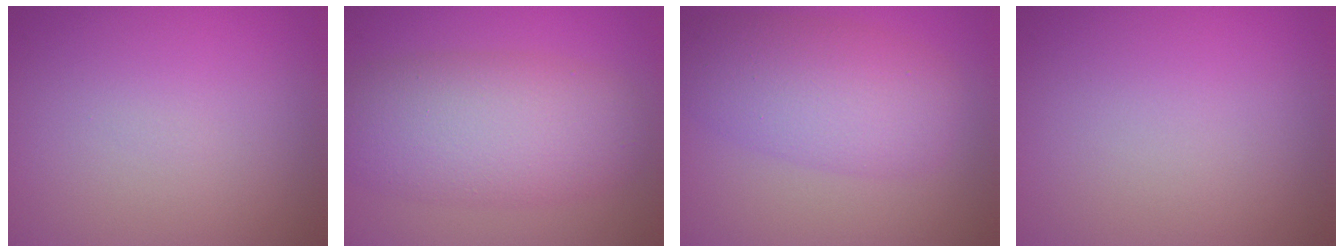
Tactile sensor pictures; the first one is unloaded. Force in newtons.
{"total": 7.5, "press": 7.5, "slide": 0.3}
{"total": 6.0, "press": 6.0, "slide": 0.2}
{"total": 0.0}